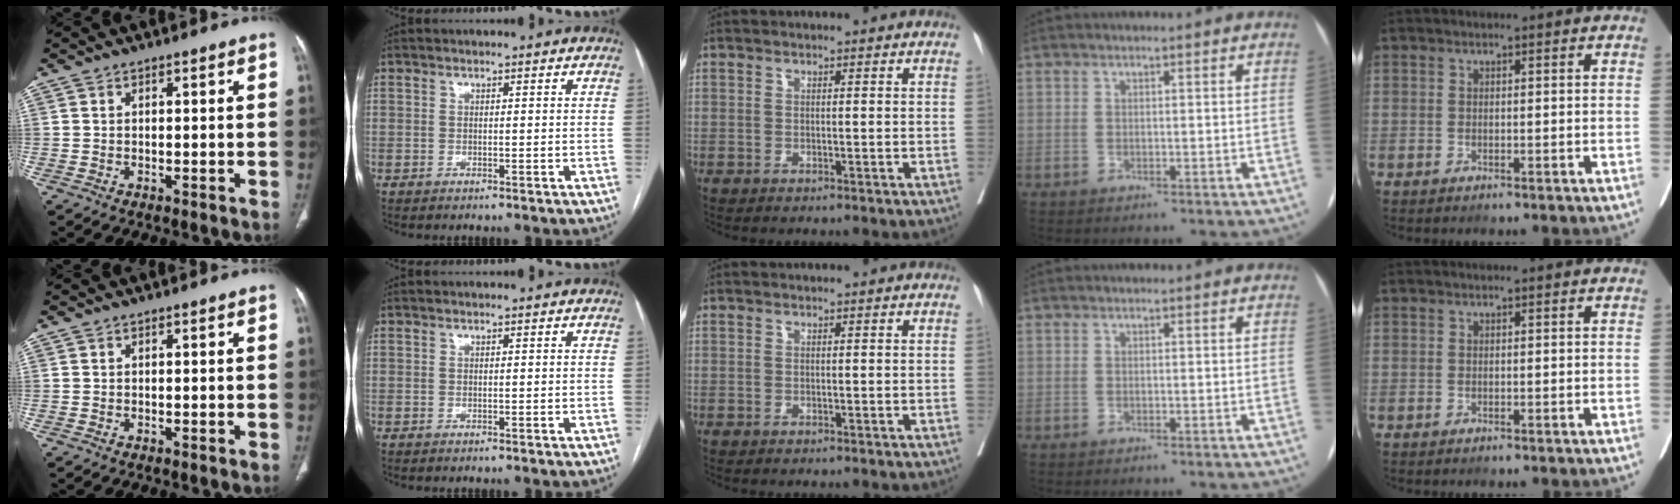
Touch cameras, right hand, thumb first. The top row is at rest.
{}